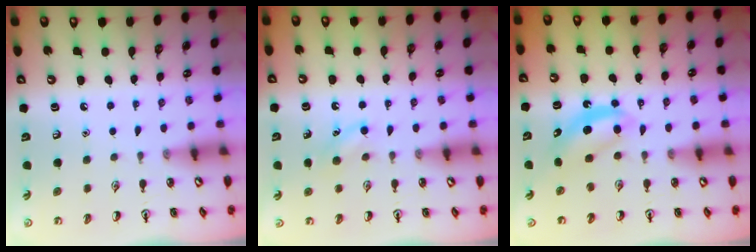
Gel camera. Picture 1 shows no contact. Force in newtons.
{"total": 4.7, "press": 4.5, "slide": 1.4}
{"total": 5.0, "press": 4.9, "slide": 1.0}